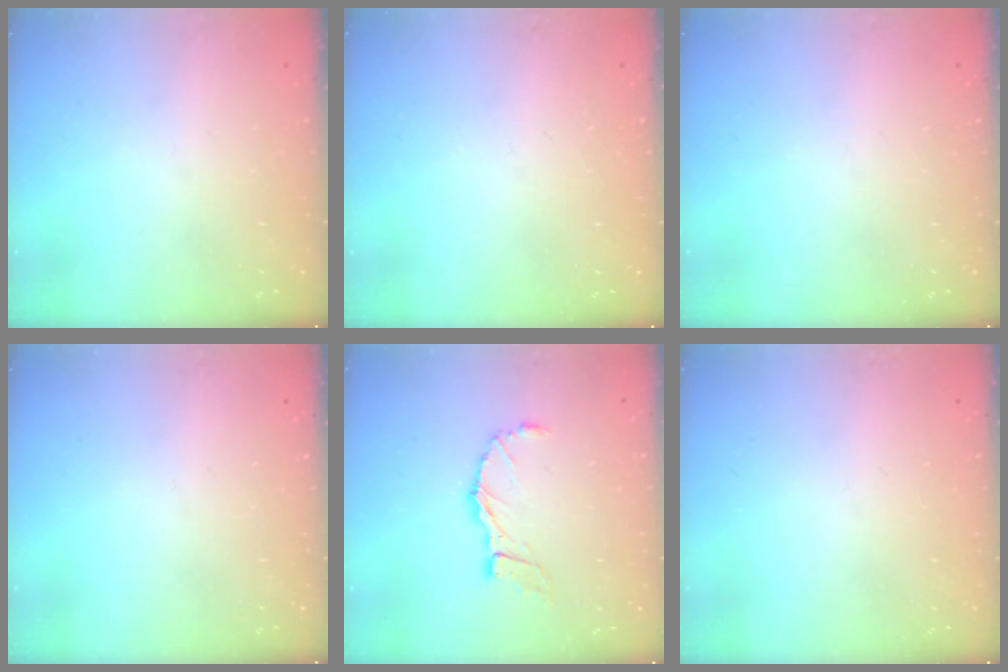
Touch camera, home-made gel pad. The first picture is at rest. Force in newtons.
{"total": 0.0}
{"total": 0.0}
{"total": 0.0}
{"total": 8.1, "press": 8.0, "slide": 1.0}
{"total": 0.0}